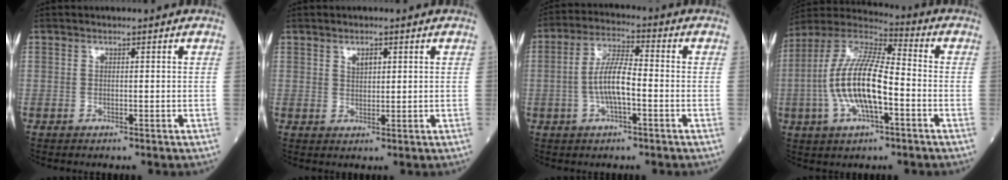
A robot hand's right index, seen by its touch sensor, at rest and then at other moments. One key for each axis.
{"total": 1.9, "fx": 0.9, "fy": 0.9, "fz": 1.4, "tx": -0.028, "ty": 0.001, "tz": 0.019}
{"total": 7.5, "fx": -1.4, "fy": 1.8, "fz": 7.2, "tx": -0.149, "ty": 0.011, "tz": -0.031}
{"total": 15.0, "fx": -2.8, "fy": 4.2, "fz": 14.1, "tx": -0.296, "ty": 0.009, "tz": -0.055}